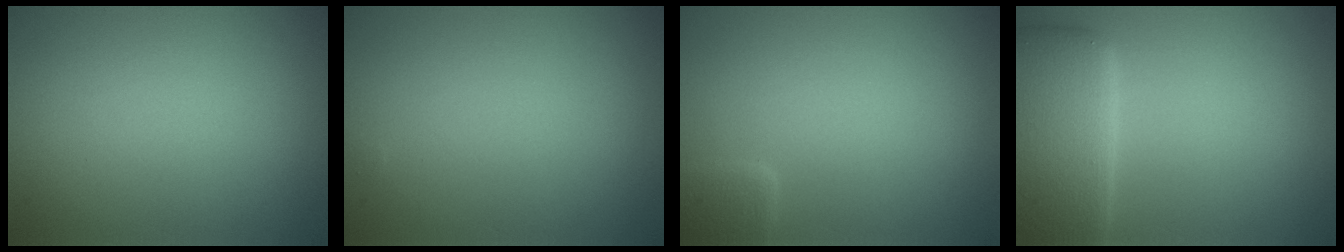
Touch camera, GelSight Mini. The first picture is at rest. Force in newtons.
{"total": 0.0}
{"total": 1.5, "press": 1.5, "slide": 0.1}
{"total": 7.1, "press": 7.1, "slide": 0.3}